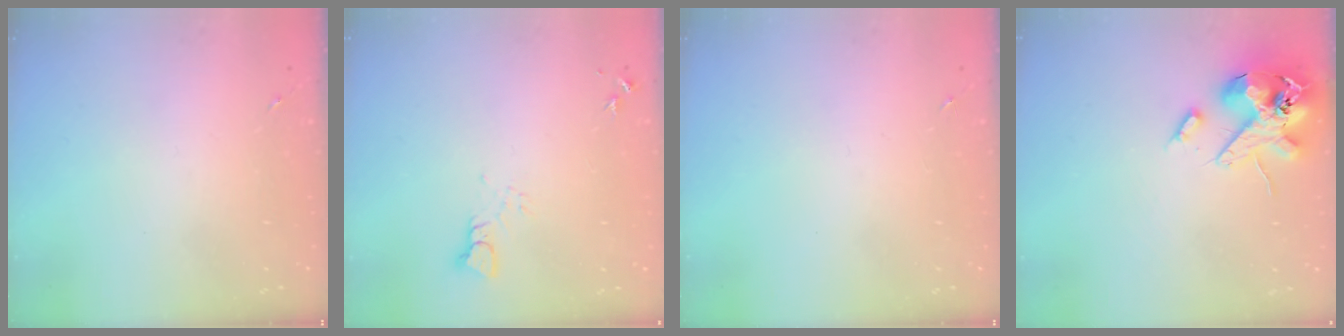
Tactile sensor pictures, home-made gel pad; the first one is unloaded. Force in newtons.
{"total": 3.1, "press": 3.1, "slide": 0.4}
{"total": 0.0}
{"total": 16.3, "press": 16.1, "slide": 2.7}